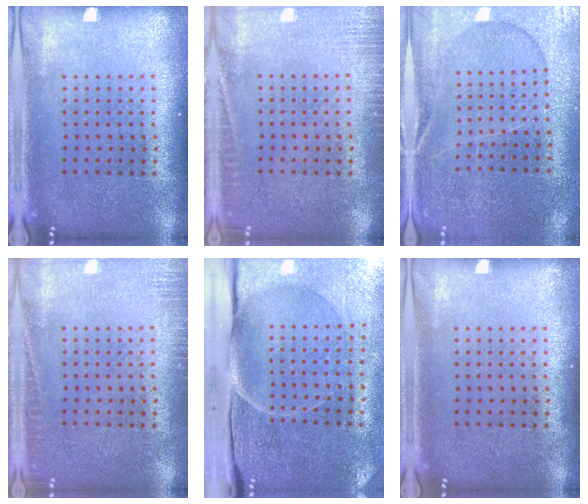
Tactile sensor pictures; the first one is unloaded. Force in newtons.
{"total": 2.7, "press": 2.7, "slide": 0.5}
{"total": 1.1, "press": 1.1, "slide": 0.4}
{"total": 1.9, "press": 1.9, "slide": 0.4}
{"total": 4.8, "press": 3.9, "slide": 2.8}
{"total": 0.0}